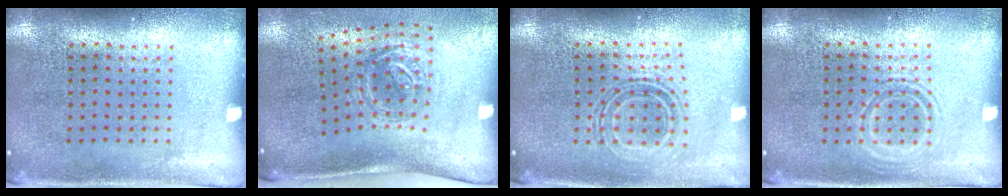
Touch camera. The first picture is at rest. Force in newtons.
{"total": 1.9, "press": 1.2, "slide": 1.5}
{"total": 0.9, "press": 0.8, "slide": 0.3}
{"total": 1.0, "press": 1.0, "slide": 0.2}